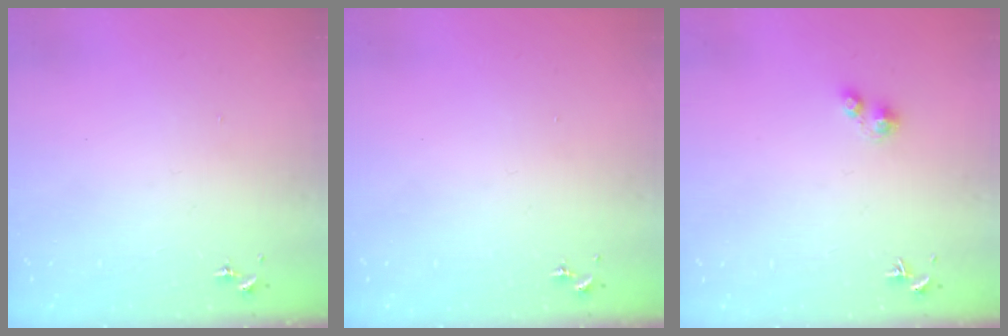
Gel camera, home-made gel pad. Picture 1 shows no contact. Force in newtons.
{"total": 0.0}
{"total": 2.4, "press": 2.3, "slide": 0.3}